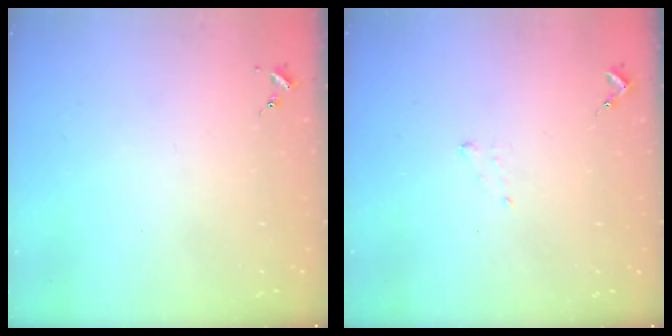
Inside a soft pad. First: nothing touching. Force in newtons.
{"total": 3.8, "press": 3.8, "slide": 0.5}